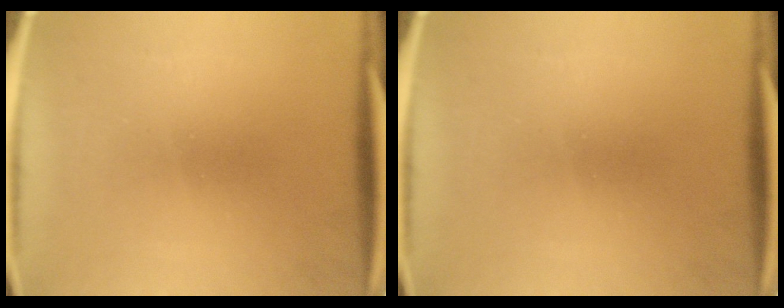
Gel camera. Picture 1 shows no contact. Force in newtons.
{"total": 0.0}